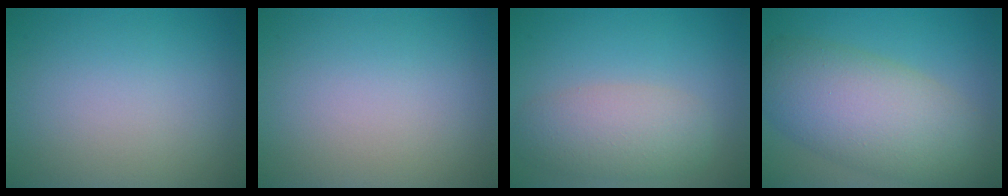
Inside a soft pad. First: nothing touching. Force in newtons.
{"total": 0.0}
{"total": 4.4, "press": 4.4, "slide": 0.3}
{"total": 9.1, "press": 9.1, "slide": 0.4}